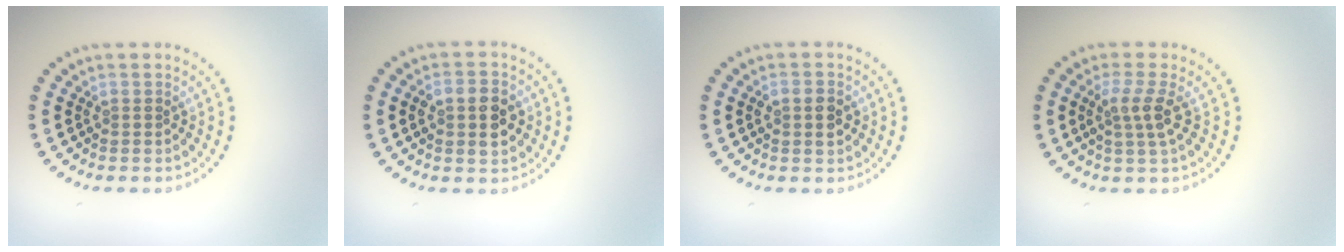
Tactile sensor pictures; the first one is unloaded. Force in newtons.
{"total": 3.9, "press": 3.8, "slide": 0.3}
{"total": 2.0, "press": 2.0, "slide": 0.2}
{"total": 2.5, "press": 2.0, "slide": 1.6}